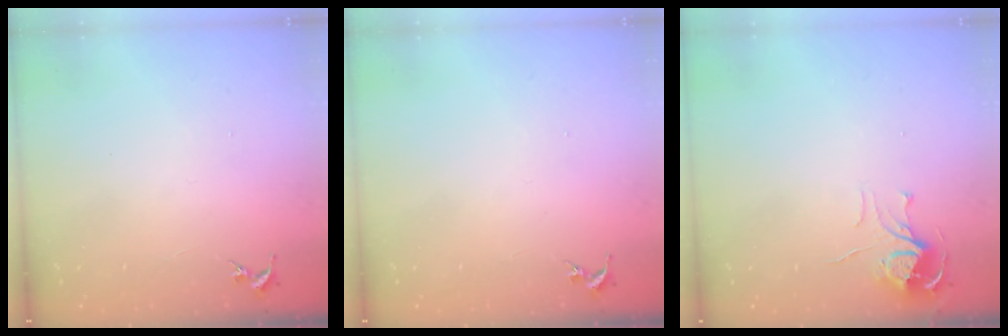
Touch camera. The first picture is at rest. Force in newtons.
{"total": 0.0}
{"total": 7.0, "press": 7.0, "slide": 0.6}